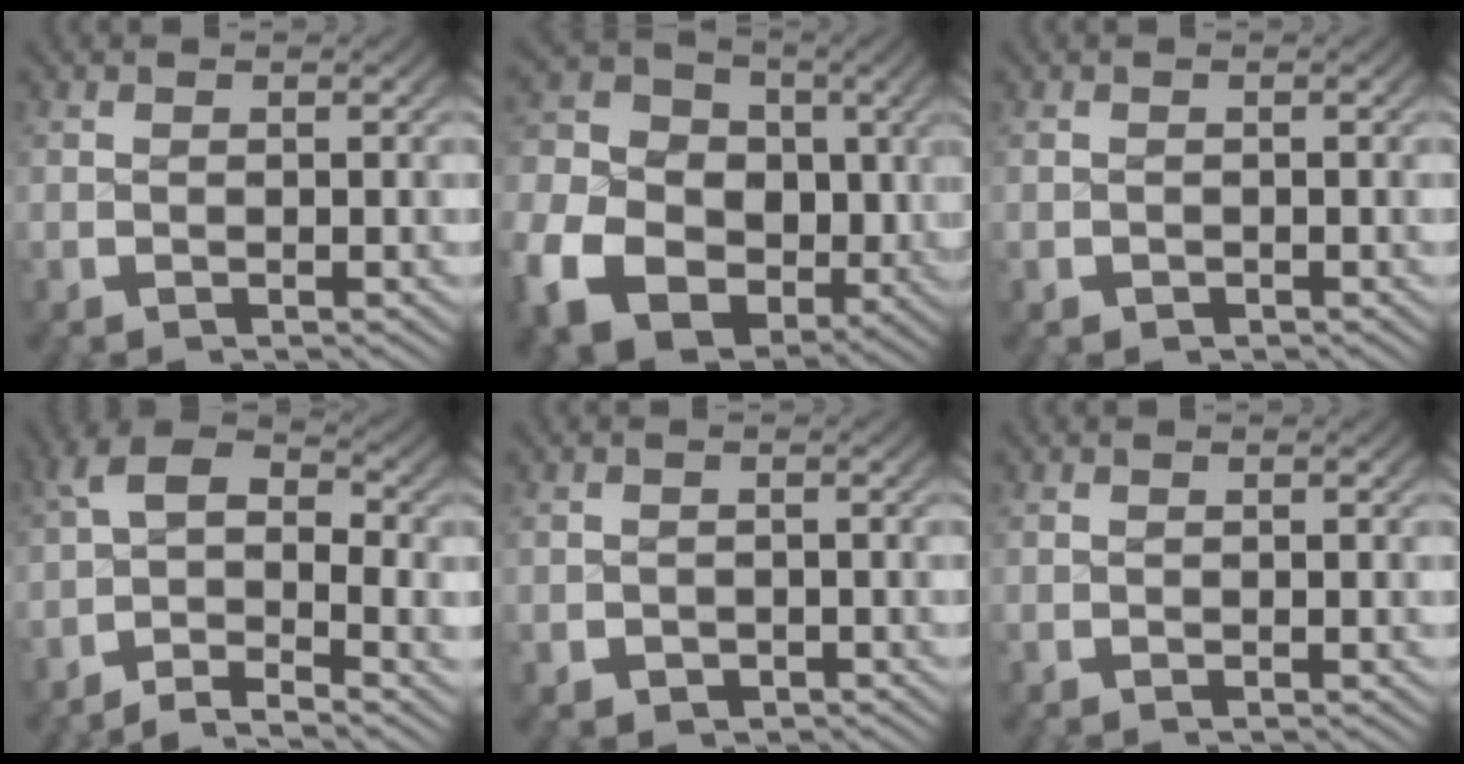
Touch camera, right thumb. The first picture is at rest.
{"total": 17.9, "force": [-2.7, 14.1, 10.7], "torque": [-0.236, -0.055, -0.038]}
{"total": 0.7, "force": [-0.5, 0.5, 0.0], "torque": [0.001, -0.005, -0.007]}
{"total": 6.2, "force": [-1.6, 3.8, 4.6], "torque": [-0.073, -0.014, -0.036]}
{"total": 1.9, "force": [-1.1, 1.5, 0.5], "torque": [-0.007, -0.012, -0.011]}
{"total": 0.0}